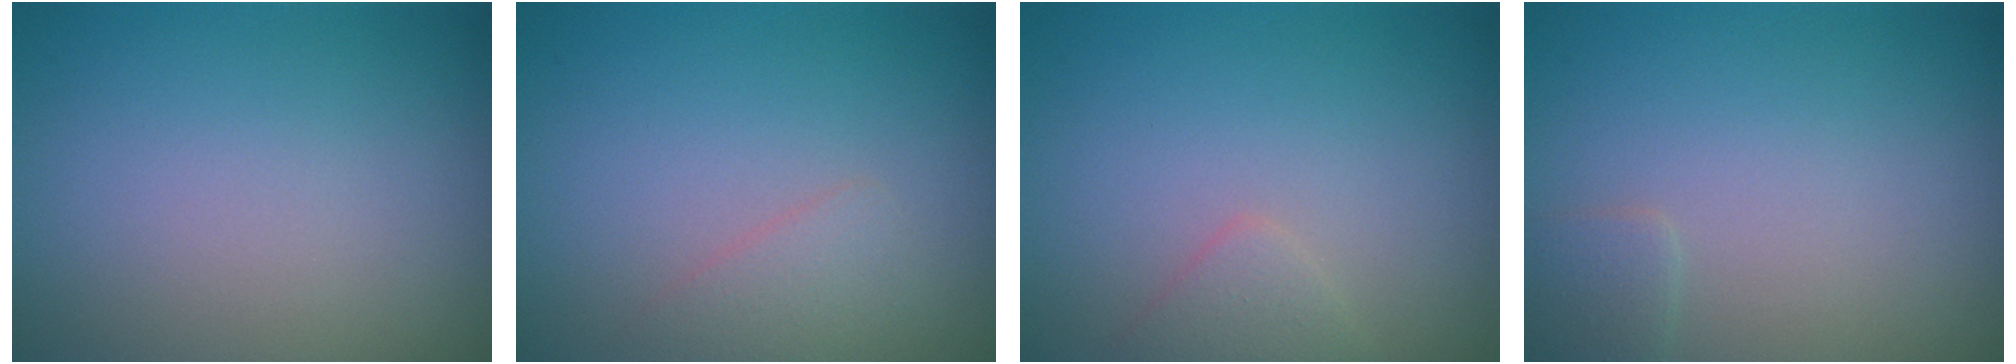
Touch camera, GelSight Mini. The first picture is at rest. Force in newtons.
{"total": 1.4, "press": 1.4, "slide": 0.0}
{"total": 1.3, "press": 1.3, "slide": 0.0}
{"total": 1.1, "press": 1.1, "slide": 0.1}